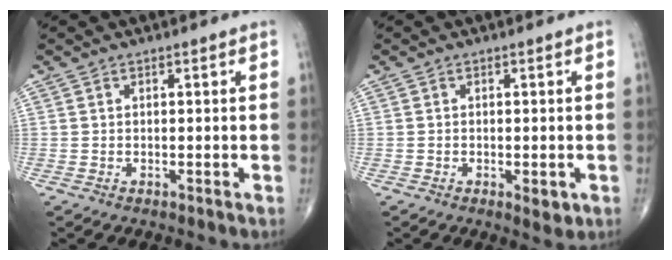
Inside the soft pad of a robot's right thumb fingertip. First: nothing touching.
{"total": 2.6, "force": [-0.9, 1.0, 2.2], "torque": [-0.024, -0.005, -0.009]}